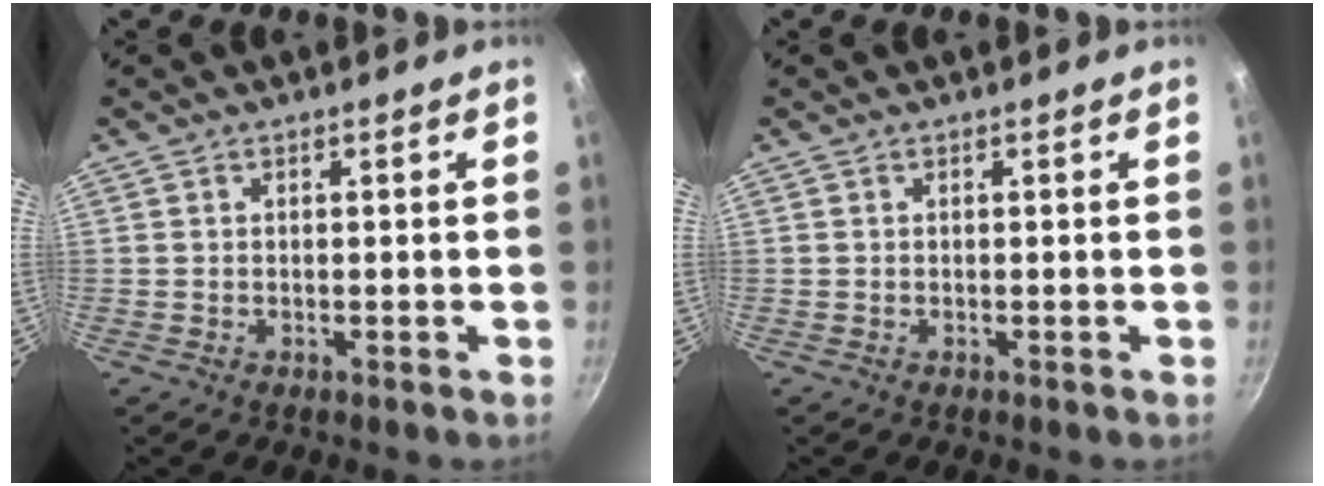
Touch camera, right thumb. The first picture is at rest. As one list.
[{"total": 0.0}]